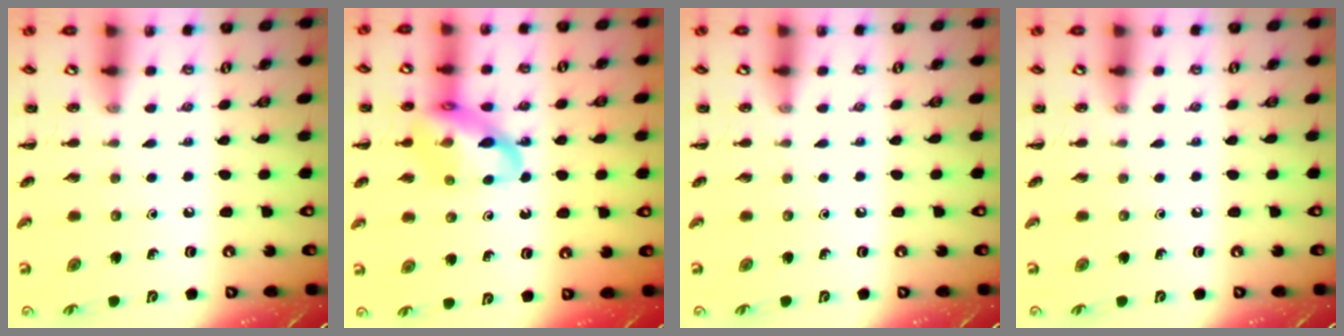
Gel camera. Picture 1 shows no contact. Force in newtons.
{"total": 16.6, "press": 16.3, "slide": 3.1}
{"total": 0.0}
{"total": 0.0}